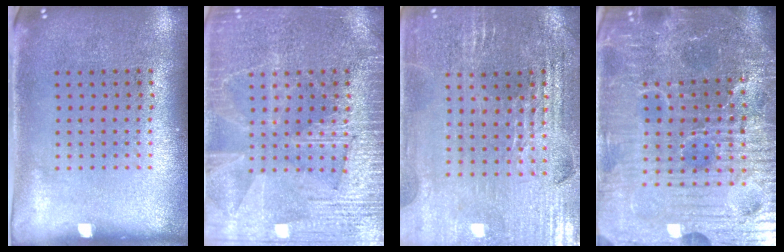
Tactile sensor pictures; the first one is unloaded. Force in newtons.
{"total": 5.3, "press": 5.2, "slide": 0.7}
{"total": 2.8, "press": 2.8, "slide": 0.5}
{"total": 6.6, "press": 6.1, "slide": 2.5}